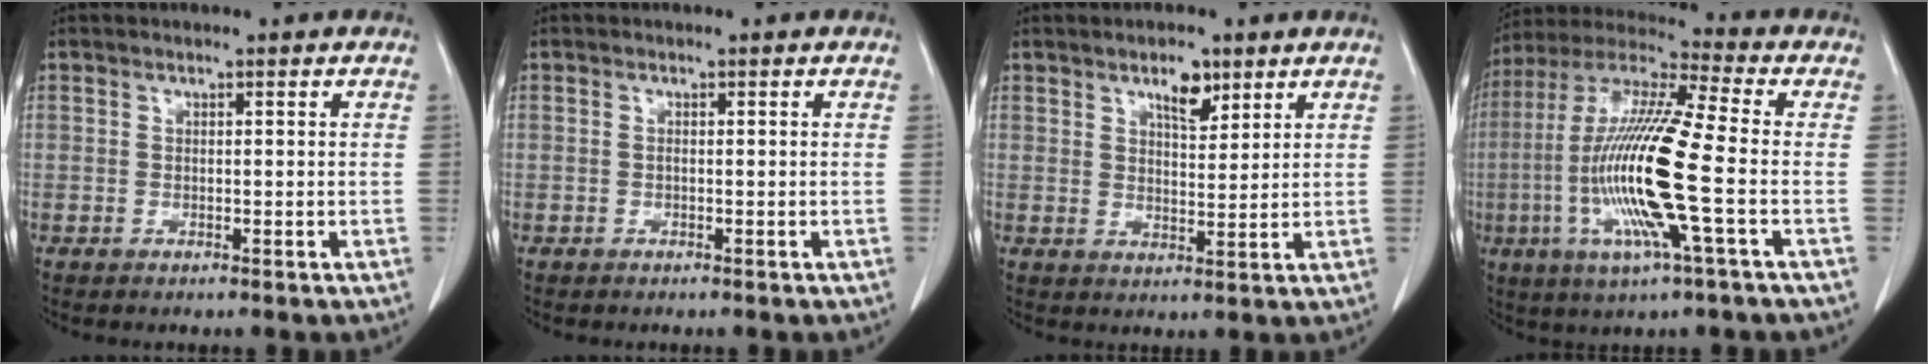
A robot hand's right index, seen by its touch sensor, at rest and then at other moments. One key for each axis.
{"total": 0.0}
{"total": 4.6, "fx": 2.9, "fy": 1.8, "fz": 3.0, "tx": -0.052, "ty": 0.000, "tz": 0.050}
{"total": 17.6, "fx": -3.6, "fy": 0.6, "fz": 17.2, "tx": -0.360, "ty": -0.011, "tz": -0.076}